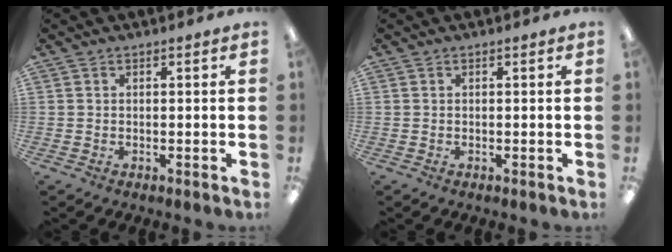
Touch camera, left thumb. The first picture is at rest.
{"total": 0.0}